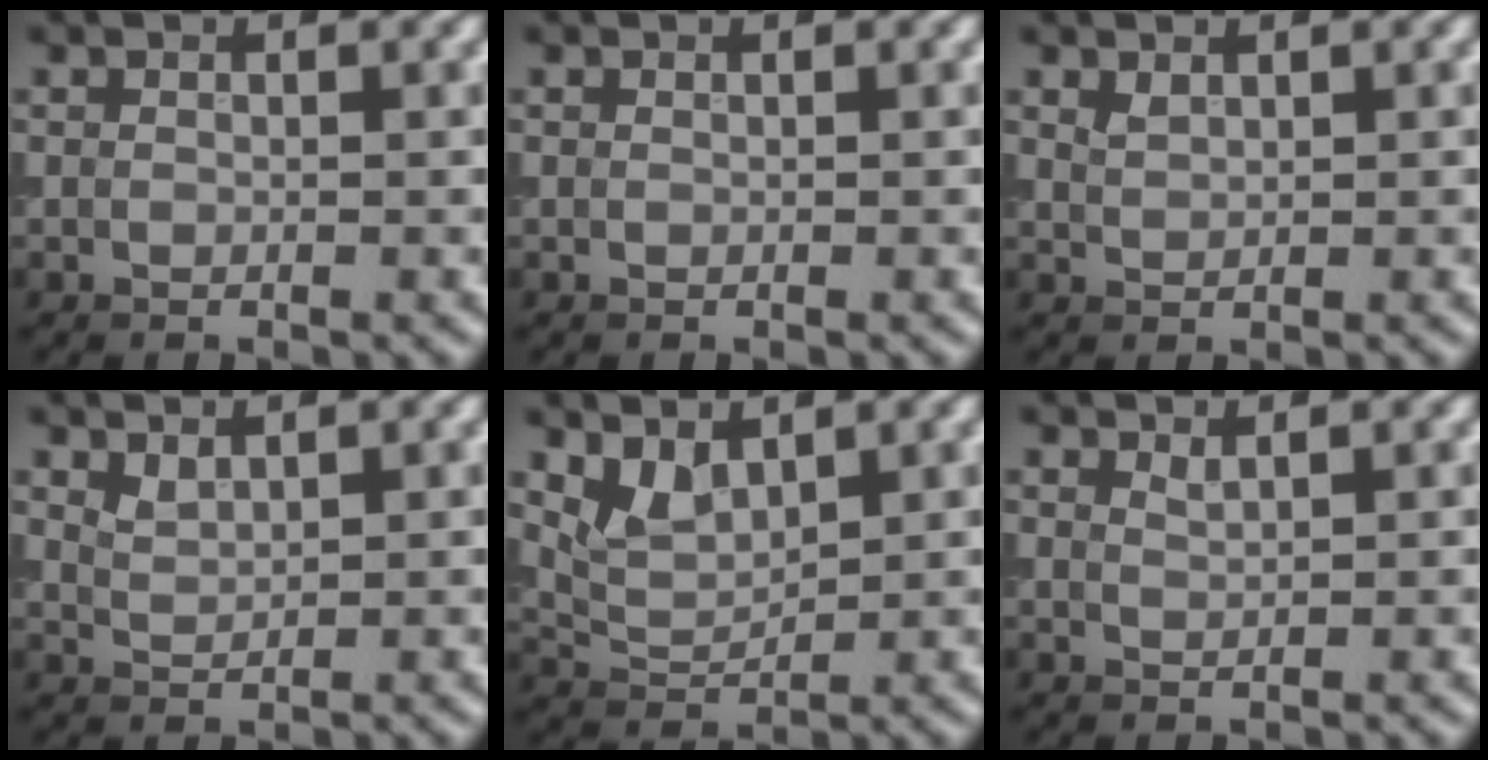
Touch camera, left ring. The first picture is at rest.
{"total": 0.0}
{"total": 0.8, "force": [0.7, 0.2, 0.3], "torque": [-0.011, 0.002, 0.019]}
{"total": 1.1, "force": [1.0, 0.2, 0.4], "torque": [-0.015, 0.001, 0.027]}
{"total": 2.5, "force": [1.7, 1.1, 1.5], "torque": [-0.035, -0.005, 0.040]}
{"total": 0.7, "force": [0.6, -0.2, 0.2], "torque": [-0.004, 0.000, 0.015]}